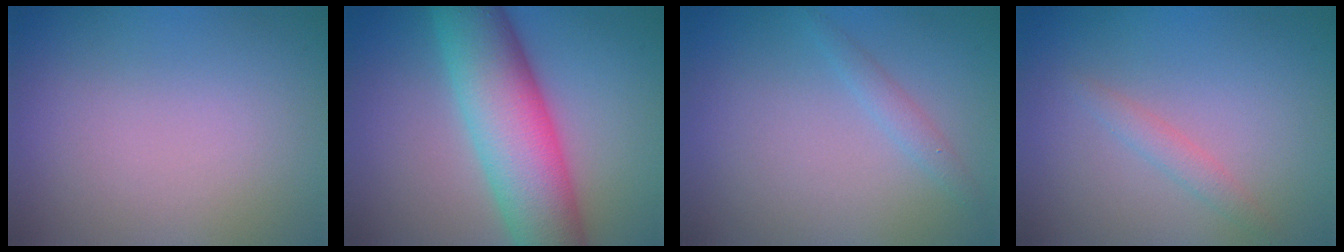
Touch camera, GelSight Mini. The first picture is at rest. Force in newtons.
{"total": 11.1, "press": 11.1, "slide": 0.5}
{"total": 1.1, "press": 1.1, "slide": 0.0}
{"total": 2.0, "press": 2.0, "slide": 0.2}